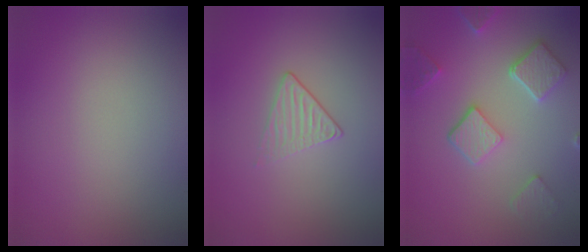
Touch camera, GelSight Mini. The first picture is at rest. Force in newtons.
{"total": 1.3, "press": 0.9, "slide": 0.9}
{"total": 4.9, "press": 3.8, "slide": 3.1}